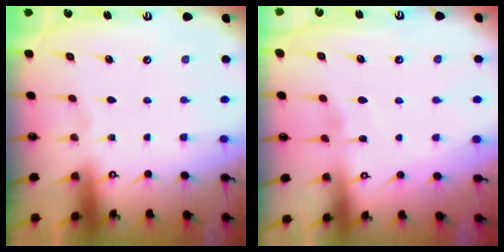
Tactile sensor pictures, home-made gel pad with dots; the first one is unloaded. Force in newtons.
{"total": 3.6, "press": 3.6, "slide": 0.4}